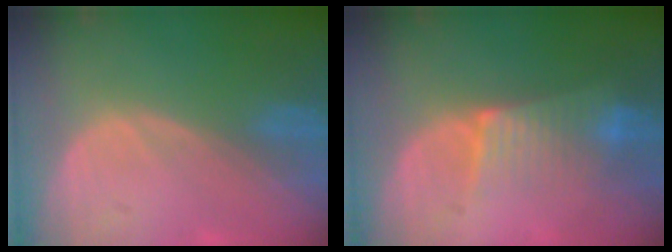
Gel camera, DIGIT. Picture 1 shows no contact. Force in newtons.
{"total": 6.4, "press": 5.7, "slide": 3.0}